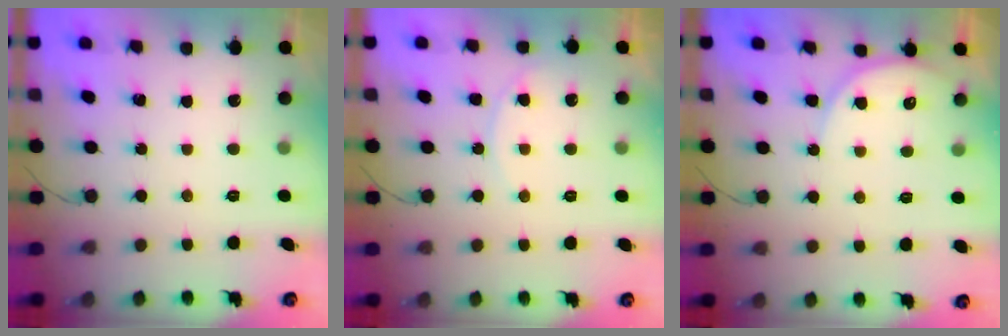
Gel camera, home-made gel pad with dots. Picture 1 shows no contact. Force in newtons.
{"total": 7.1, "press": 7.1, "slide": 0.9}
{"total": 7.2, "press": 7.2, "slide": 0.4}